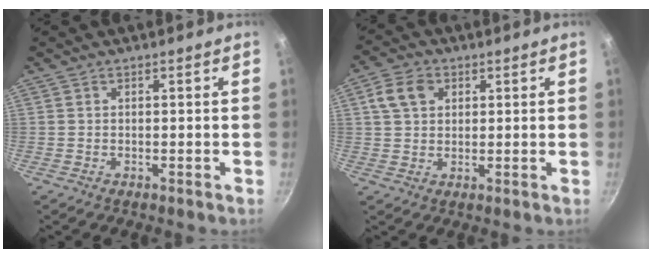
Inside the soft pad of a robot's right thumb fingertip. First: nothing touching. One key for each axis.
{"total": 6.3, "fx": 2.1, "fy": 4.8, "fz": 3.6, "tx": -0.051, "ty": 0.005, "tz": 0.032}